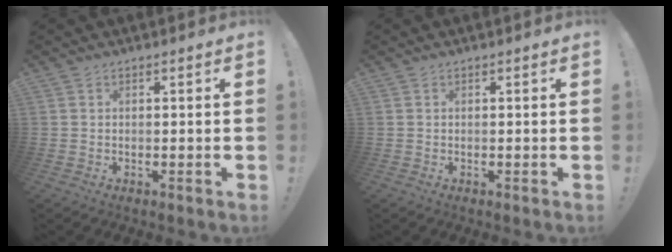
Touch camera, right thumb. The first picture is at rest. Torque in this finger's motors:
{"motor_torque": [0.00, 0.00, -0.15, 0.15, 0.00]}